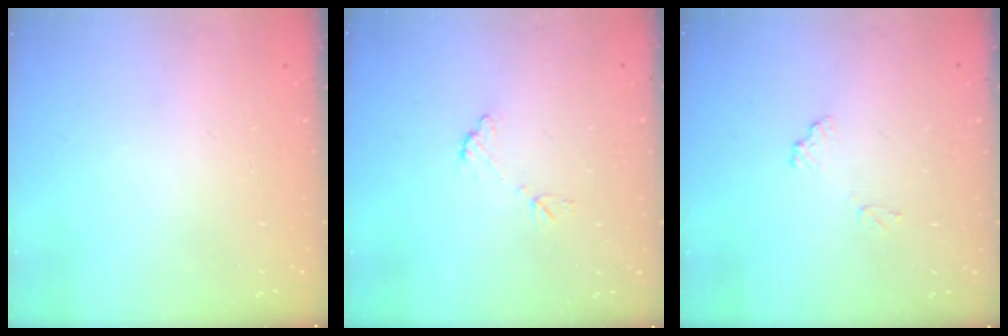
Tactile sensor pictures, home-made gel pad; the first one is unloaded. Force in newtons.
{"total": 7.3, "press": 7.3, "slide": 0.3}
{"total": 6.2, "press": 6.2, "slide": 0.2}